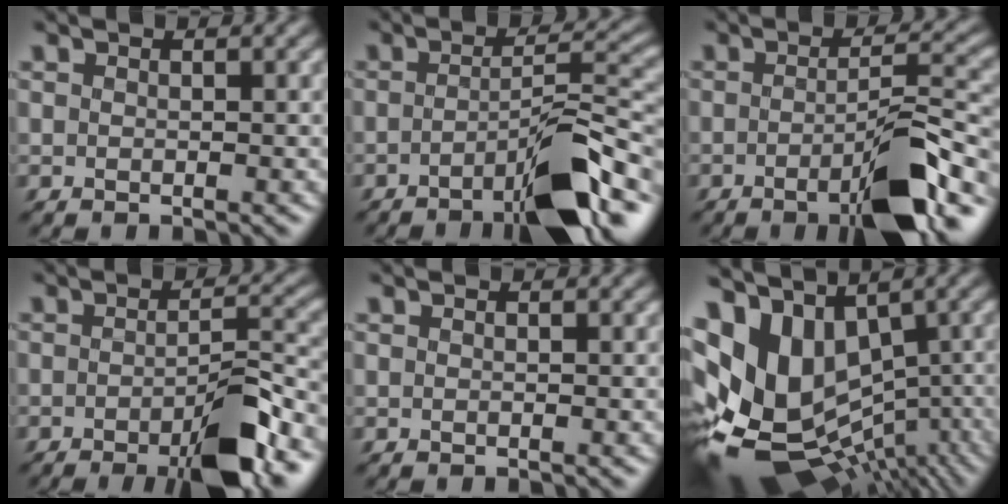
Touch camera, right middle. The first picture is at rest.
{"total": 8.4, "force": [-4.7, 1.5, 6.8], "torque": [-0.095, 0.021, -0.074]}
{"total": 7.7, "force": [-3.8, 1.3, 6.6], "torque": [-0.096, 0.019, -0.058]}
{"total": 6.5, "force": [-3.3, 1.2, 5.5], "torque": [-0.080, 0.012, -0.049]}
{"total": 0.0}
{"total": 12.6, "force": [0.0, 8.8, 9.0], "torque": [-0.186, -0.009, 0.047]}